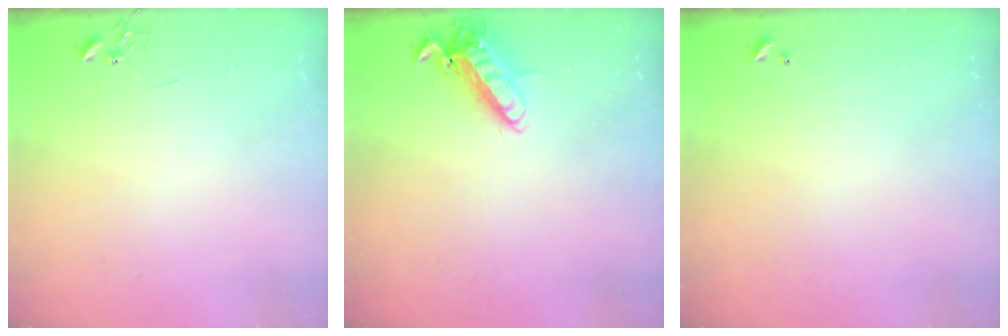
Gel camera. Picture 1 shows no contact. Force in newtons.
{"total": 12.8, "press": 12.7, "slide": 1.8}
{"total": 4.7, "press": 4.7, "slide": 0.4}